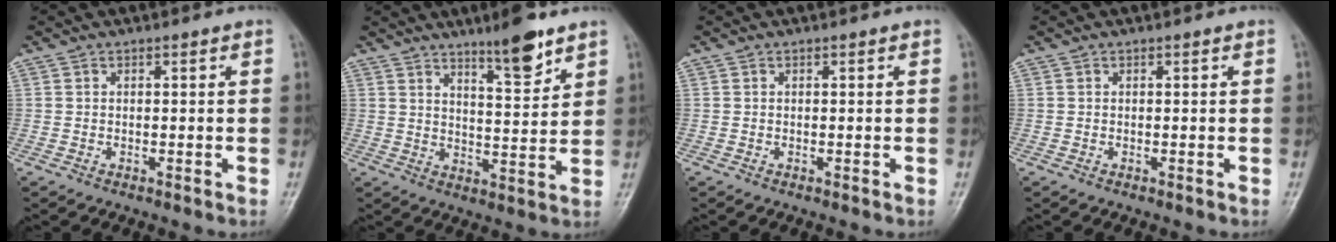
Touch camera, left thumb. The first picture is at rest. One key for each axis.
{"total": 8.8, "fx": 6.3, "fy": 1.9, "fz": 5.8, "tx": -0.076, "ty": -0.048, "tz": 0.101}
{"total": 0.0}
{"total": 0.0}